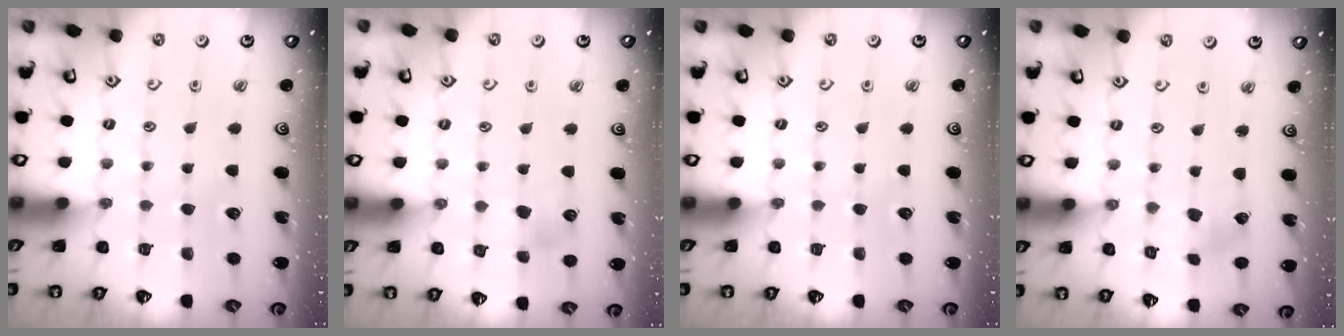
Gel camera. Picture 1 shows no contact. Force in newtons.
{"total": 4.1, "press": 4.0, "slide": 1.0}
{"total": 0.0}
{"total": 2.7, "press": 2.6, "slide": 0.6}